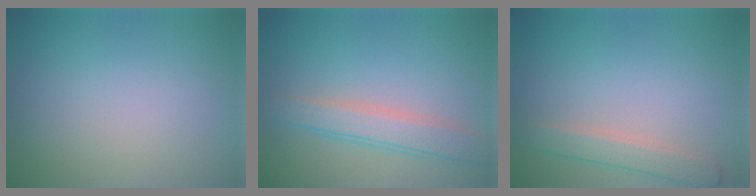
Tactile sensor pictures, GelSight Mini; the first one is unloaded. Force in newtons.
{"total": 3.2, "press": 3.2, "slide": 0.1}
{"total": 2.3, "press": 2.3, "slide": 0.1}